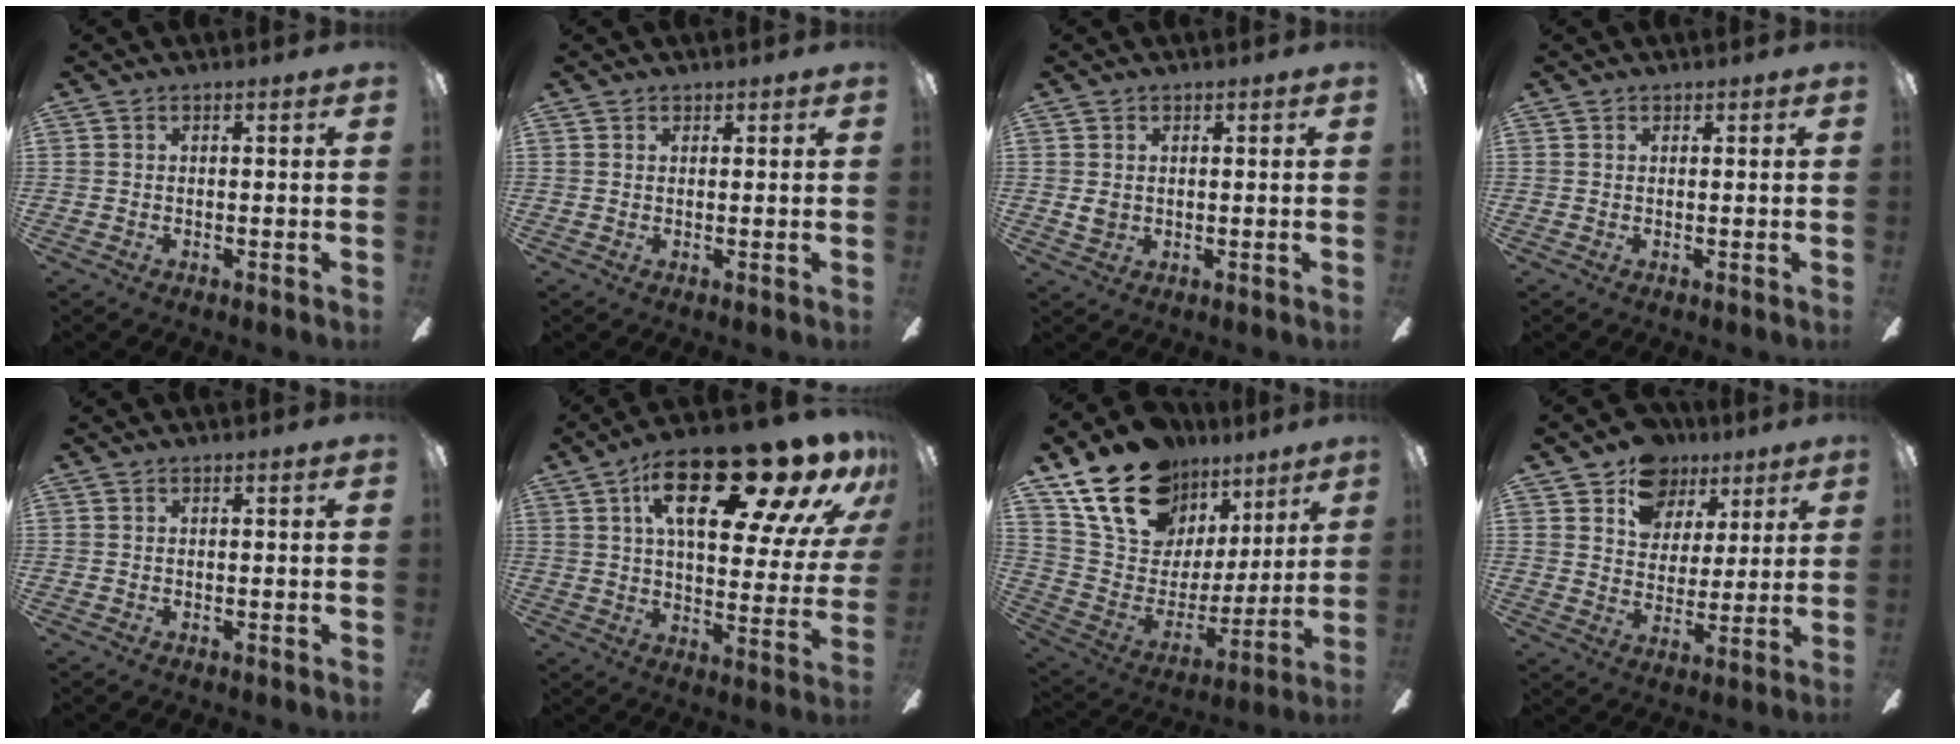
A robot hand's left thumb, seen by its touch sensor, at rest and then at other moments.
{"total": 0.8, "force": [0.7, 0.5, 0.1], "torque": [-0.002, 0.001, 0.013]}
{"total": 2.3, "force": [0.8, 1.9, 1.0], "torque": [-0.013, 0.001, 0.012]}
{"total": 0.6, "force": [0.5, 0.3, 0.1], "torque": [-0.002, 0.001, 0.009]}
{"total": 0.0}
{"total": 24.5, "force": [14.5, 8.9, 17.6], "torque": [-0.260, -0.077, 0.228]}
{"total": 21.7, "force": [15.0, 12.7, 9.2], "torque": [-0.175, -0.084, 0.282]}
{"total": 12.5, "force": [7.9, 9.0, 3.7], "torque": [-0.053, -0.043, 0.147]}